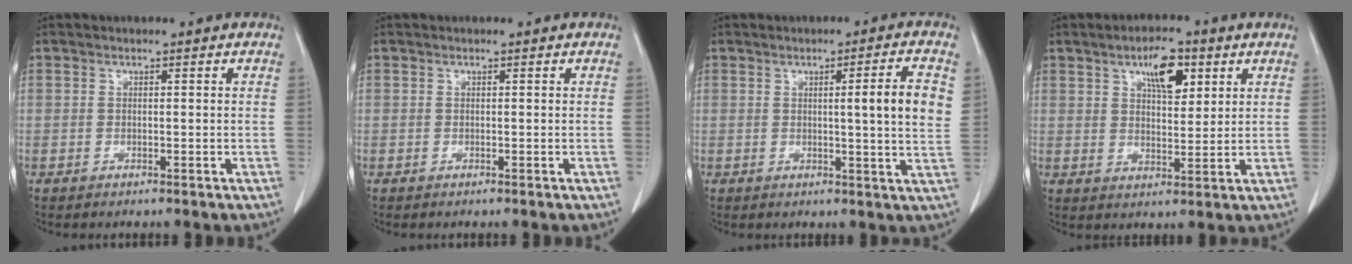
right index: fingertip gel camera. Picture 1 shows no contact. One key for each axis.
{"total": 0.0}
{"total": 7.1, "fx": 1.3, "fy": -0.4, "fz": 7.0, "tx": -0.094, "ty": -0.004, "tz": 0.014}
{"total": 7.0, "fx": 3.5, "fy": 2.6, "fz": 5.5, "tx": -0.091, "ty": 0.005, "tz": 0.057}